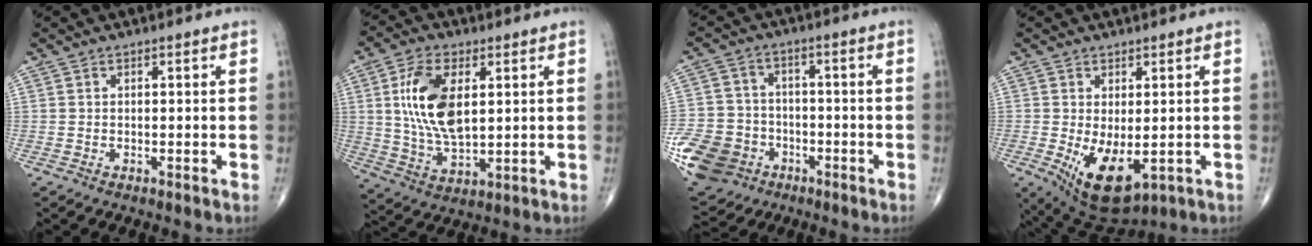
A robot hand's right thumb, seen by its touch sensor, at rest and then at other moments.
{"total": 13.7, "force": [3.0, 7.0, 11.4], "torque": [-0.215, -0.014, 0.063]}
{"total": 13.5, "force": [-6.0, 10.9, 5.3], "torque": [-0.096, 0.025, -0.101]}
{"total": 9.9, "force": [-2.0, 4.8, 8.4], "torque": [-0.130, -0.018, -0.012]}